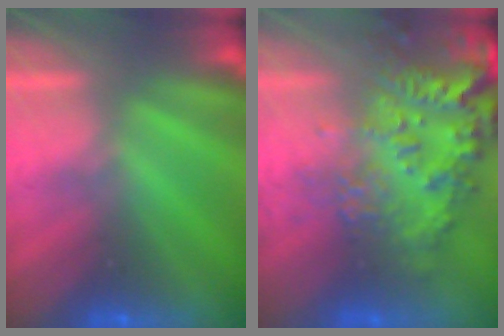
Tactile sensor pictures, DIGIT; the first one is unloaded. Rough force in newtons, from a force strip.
{"total": 7.0}